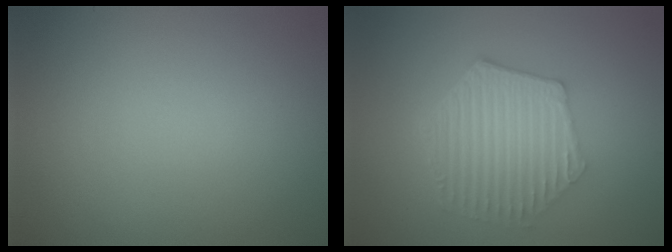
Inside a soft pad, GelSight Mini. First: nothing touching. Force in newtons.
{"total": 6.0, "press": 4.5, "slide": 4.0}